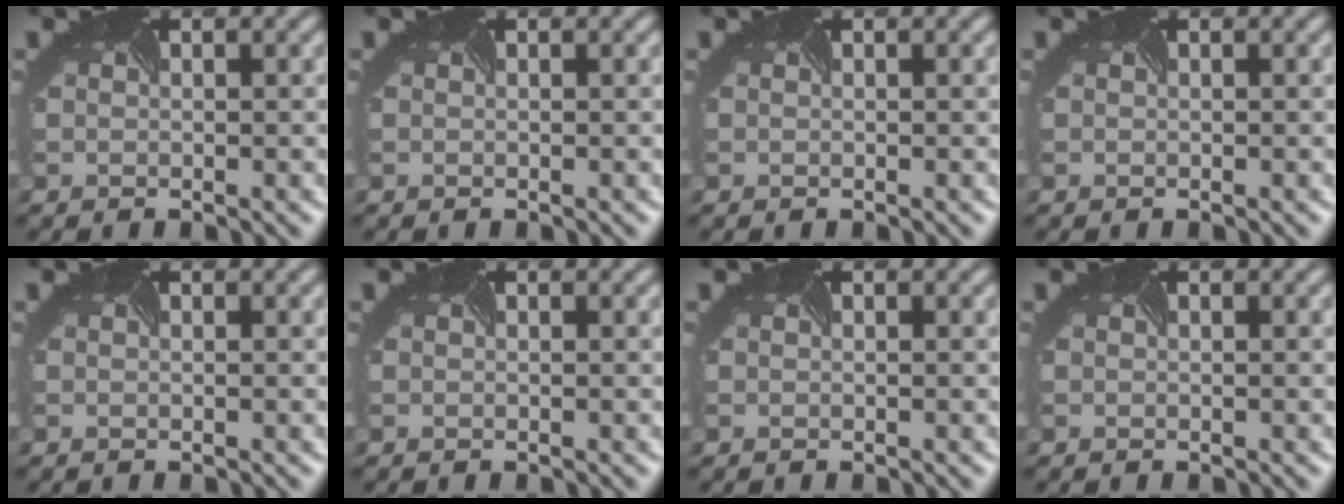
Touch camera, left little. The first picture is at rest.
{"total": 0.0}
{"total": 0.0}
{"total": 0.0}
{"total": 0.0}
{"total": 0.0}
{"total": 0.0}
{"total": 0.0}